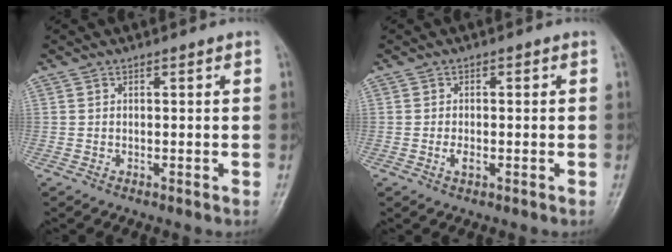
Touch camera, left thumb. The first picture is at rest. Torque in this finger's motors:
{"motor_torque": [0.36, 0.11, 0.49, 0.16, 0.00]}